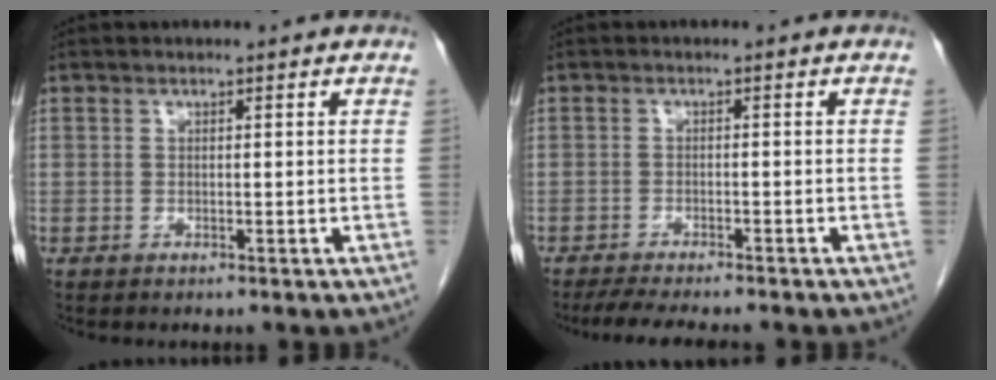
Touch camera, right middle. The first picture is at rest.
{"total": 7.4, "force": [-6.3, 0.9, 3.7], "torque": [-0.056, -0.016, -0.096]}